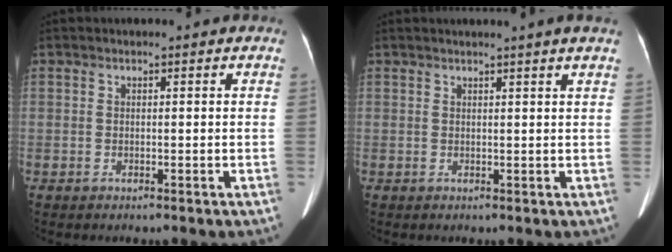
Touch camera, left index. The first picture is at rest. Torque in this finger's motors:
{"motor_torque": [0.81, -0.90, 0.11, 0.02]}